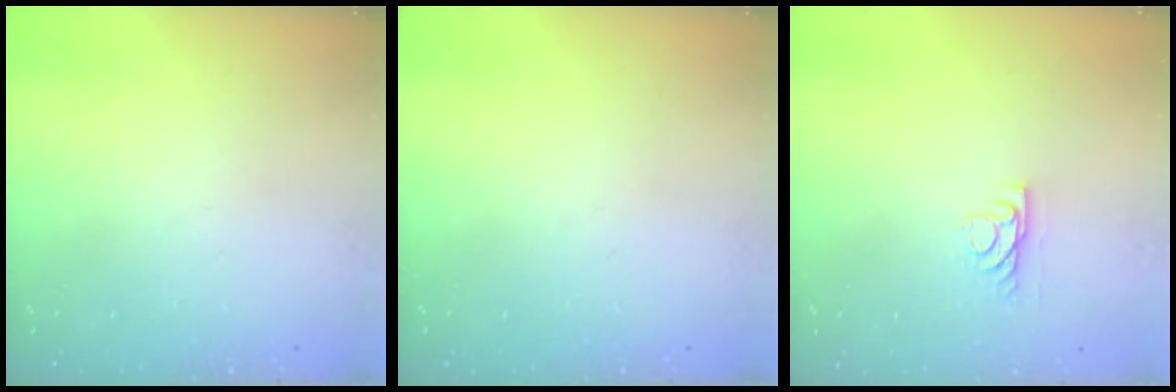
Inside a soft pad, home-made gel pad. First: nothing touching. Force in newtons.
{"total": 0.0}
{"total": 4.2, "press": 4.1, "slide": 0.6}